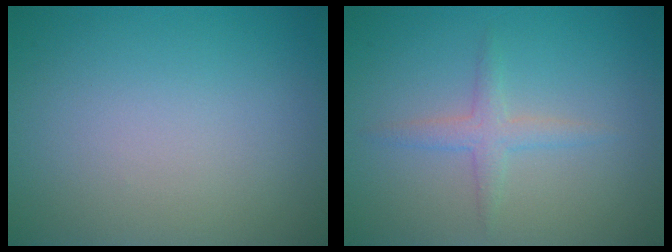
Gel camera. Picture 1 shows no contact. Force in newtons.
{"total": 1.8, "press": 1.8, "slide": 0.1}